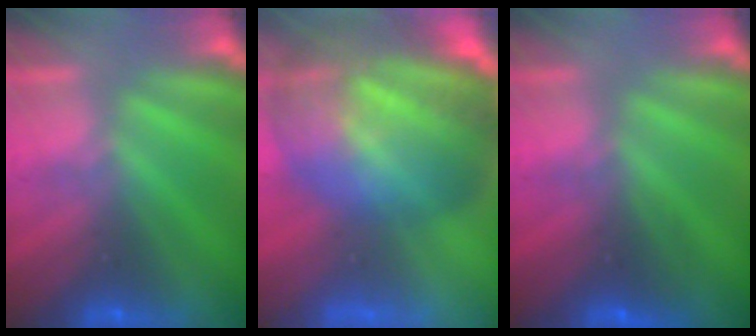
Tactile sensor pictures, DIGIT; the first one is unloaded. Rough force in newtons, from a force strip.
{"total": 7.4}
{"total": 2.5}